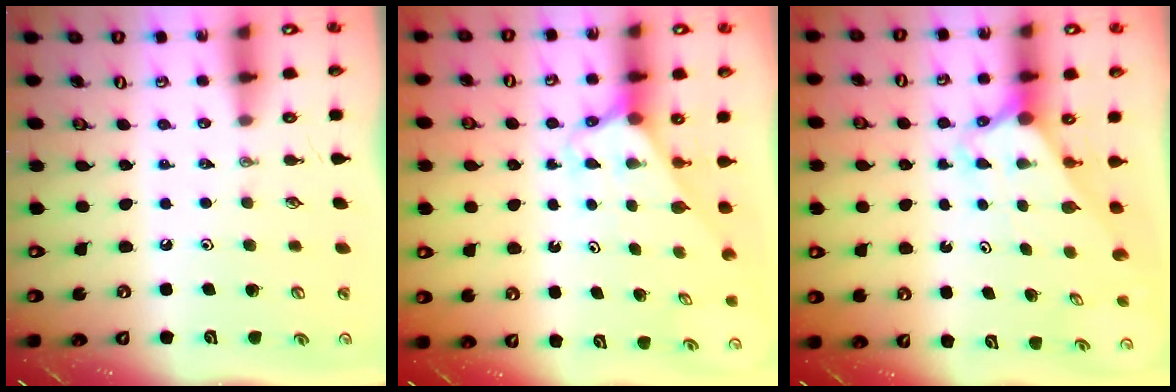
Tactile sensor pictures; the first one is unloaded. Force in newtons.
{"total": 2.5, "press": 2.5, "slide": 0.2}
{"total": 2.6, "press": 2.6, "slide": 0.2}